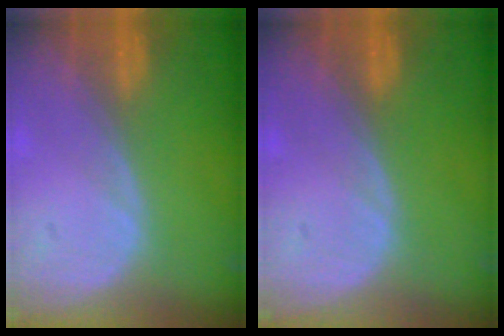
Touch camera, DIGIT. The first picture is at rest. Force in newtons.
{"total": 0.0}